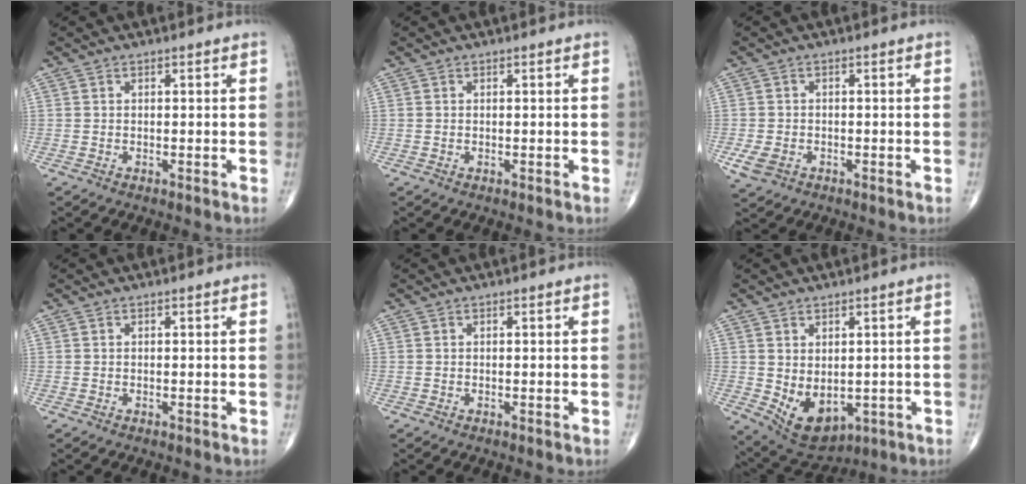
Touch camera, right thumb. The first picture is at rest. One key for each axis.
{"total": 0.0}
{"total": 3.9, "fx": -1.5, "fy": 2.8, "fz": 2.2, "tx": -0.047, "ty": 0.000, "tz": -0.021}
{"total": 0.0}
{"total": 0.0}
{"total": 9.1, "fx": -1.2, "fy": 5.8, "fz": 6.9, "tx": -0.094, "ty": -0.006, "tz": 0.008}